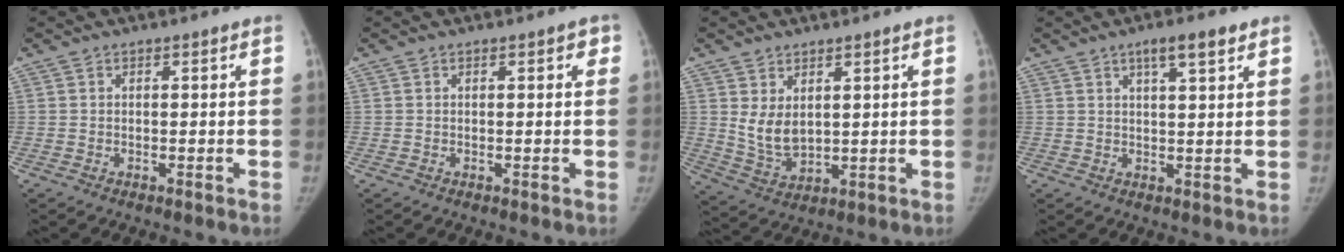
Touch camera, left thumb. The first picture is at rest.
{"total": 1.5, "force": [0.7, 0.7, 1.2], "torque": [-0.004, 0.002, 0.004]}
{"total": 6.2, "force": [2.1, 3.7, 4.6], "torque": [-0.074, -0.022, 0.055]}
{"total": 5.1, "force": [3.0, 1.1, 3.9], "torque": [-0.058, -0.011, 0.047]}